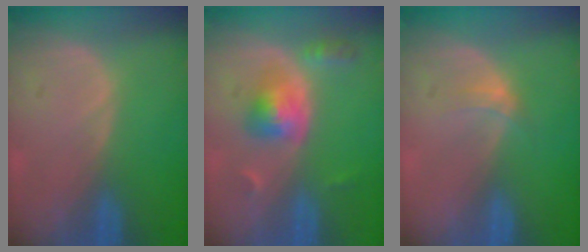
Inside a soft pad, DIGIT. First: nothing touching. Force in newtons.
{"total": 5.2, "press": 4.9, "slide": 1.8}
{"total": 1.9, "press": 1.5, "slide": 1.1}